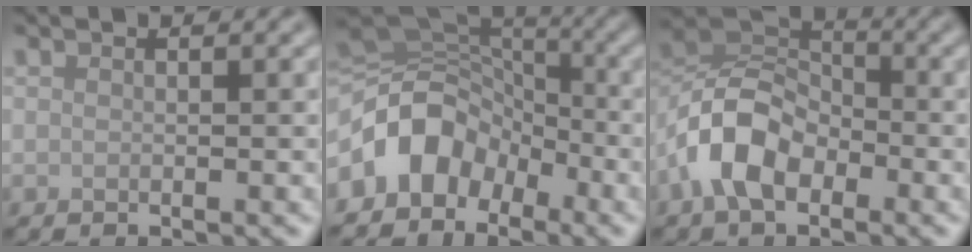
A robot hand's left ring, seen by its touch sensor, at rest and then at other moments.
{"total": 7.2, "force": [-3.5, 5.3, 3.4], "torque": [-0.051, 0.009, -0.077]}
{"total": 6.6, "force": [-3.1, 4.1, 4.1], "torque": [-0.079, 0.009, -0.073]}